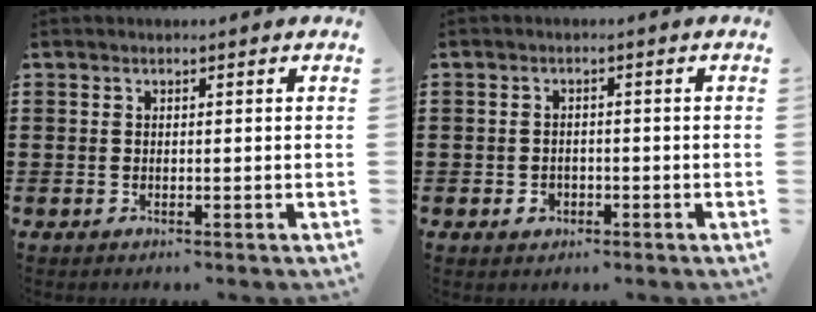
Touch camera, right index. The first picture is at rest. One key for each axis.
{"total": 1.7, "fx": -0.8, "fy": 1.2, "fz": 0.9, "tx": -0.020, "ty": 0.000, "tz": -0.017}